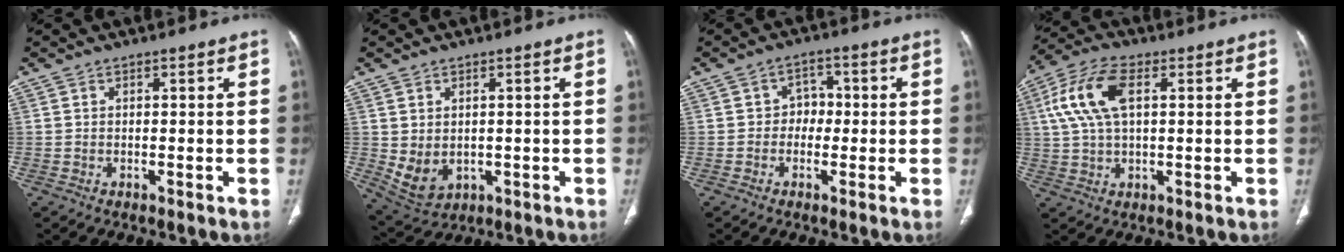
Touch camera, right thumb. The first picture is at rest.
{"total": 6.2, "force": [-0.2, 4.4, 4.4], "torque": [-0.079, -0.006, 0.021]}
{"total": 3.7, "force": [-0.4, 3.2, 1.9], "torque": [0.001, 0.013, -0.017]}
{"total": 11.2, "force": [2.8, 5.6, 9.3], "torque": [-0.205, 0.019, 0.054]}